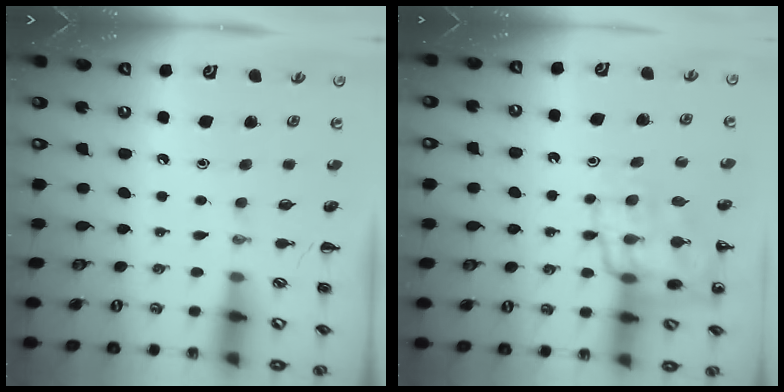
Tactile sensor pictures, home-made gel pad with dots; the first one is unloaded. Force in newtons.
{"total": 18.7, "press": 18.4, "slide": 3.4}